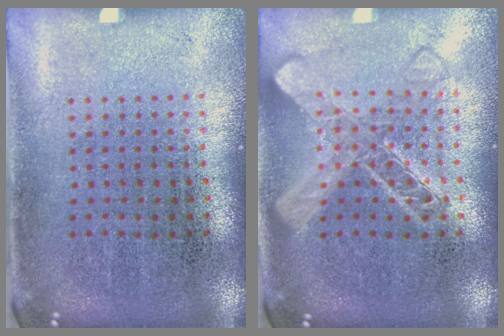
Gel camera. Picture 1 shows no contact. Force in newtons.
{"total": 2.9, "press": 2.9, "slide": 0.5}